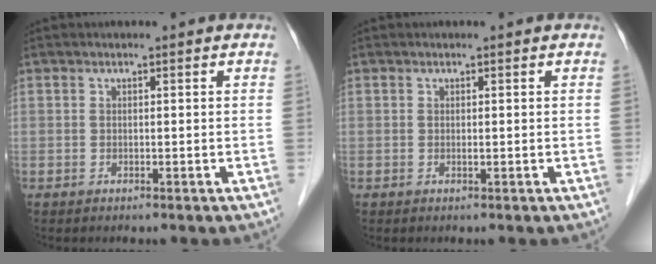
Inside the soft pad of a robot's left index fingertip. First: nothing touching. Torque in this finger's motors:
{"motor_torque": [0.10, 0.01, -0.02, -0.01]}